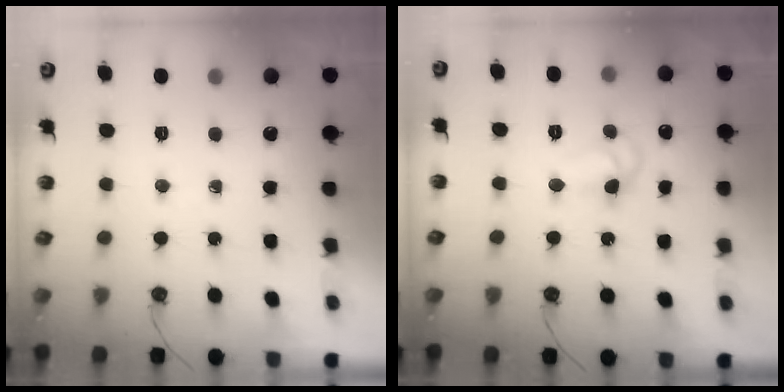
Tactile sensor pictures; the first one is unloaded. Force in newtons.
{"total": 7.6, "press": 7.6, "slide": 0.7}